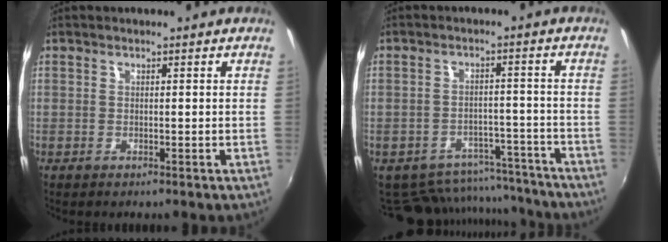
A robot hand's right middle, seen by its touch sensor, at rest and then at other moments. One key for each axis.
{"total": 13.6, "fx": -11.6, "fy": 6.2, "fz": 3.3, "tx": -0.077, "ty": 0.031, "tz": -0.133}